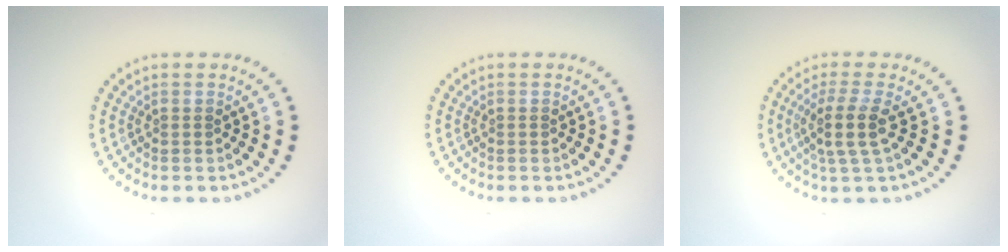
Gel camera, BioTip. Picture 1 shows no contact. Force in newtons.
{"total": 0.0}
{"total": 3.2, "press": 2.5, "slide": 1.9}